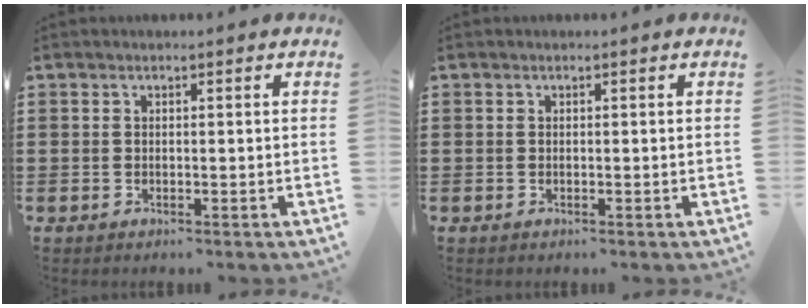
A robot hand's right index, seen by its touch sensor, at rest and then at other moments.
{"total": 0.0}